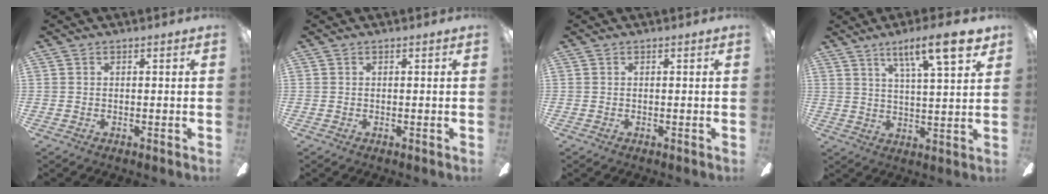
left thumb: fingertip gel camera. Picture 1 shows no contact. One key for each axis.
{"total": 0.0}
{"total": 0.0}
{"total": 13.6, "fx": 8.8, "fy": 2.6, "fz": 10.1, "tx": -0.155, "ty": -0.040, "tz": 0.135}